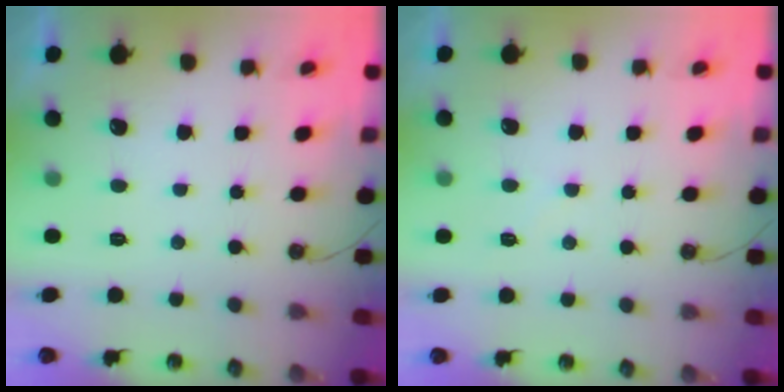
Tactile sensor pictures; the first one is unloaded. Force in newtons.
{"total": 3.7, "press": 3.7, "slide": 0.5}